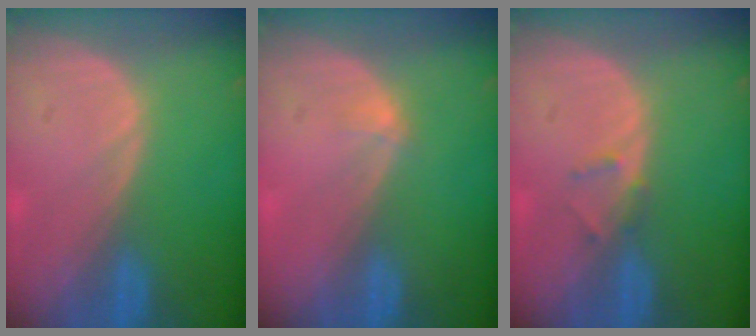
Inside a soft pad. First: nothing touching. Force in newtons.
{"total": 1.1, "press": 0.8, "slide": 0.7}
{"total": 1.3, "press": 1.1, "slide": 0.8}